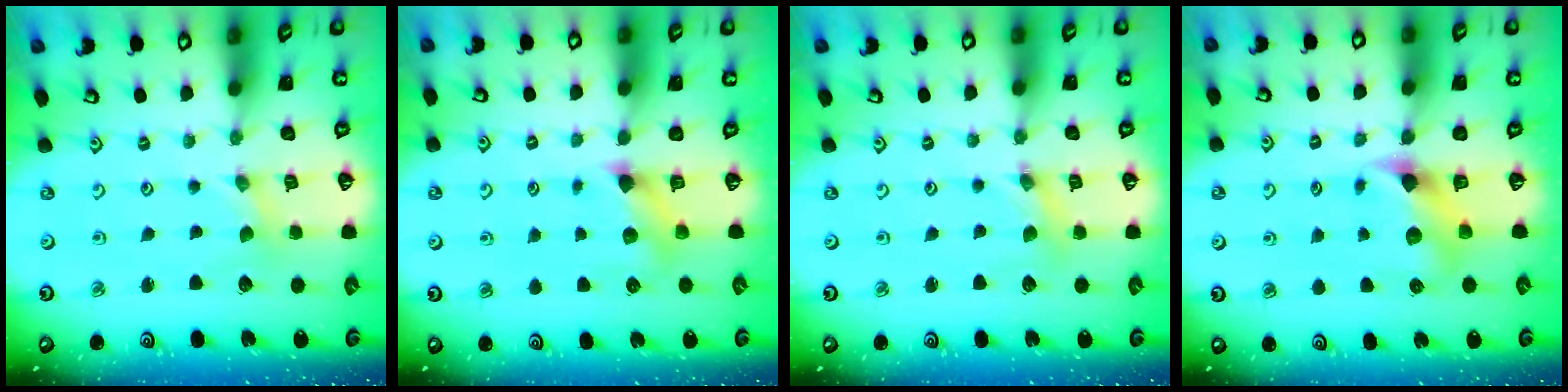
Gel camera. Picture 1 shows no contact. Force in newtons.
{"total": 7.0, "press": 7.0, "slide": 0.5}
{"total": 2.1, "press": 2.1, "slide": 0.3}
{"total": 6.7, "press": 6.6, "slide": 0.8}